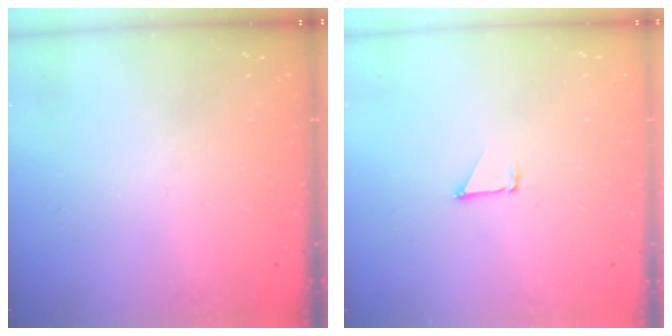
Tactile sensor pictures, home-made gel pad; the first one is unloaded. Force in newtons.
{"total": 0.7, "press": 0.7, "slide": 0.1}